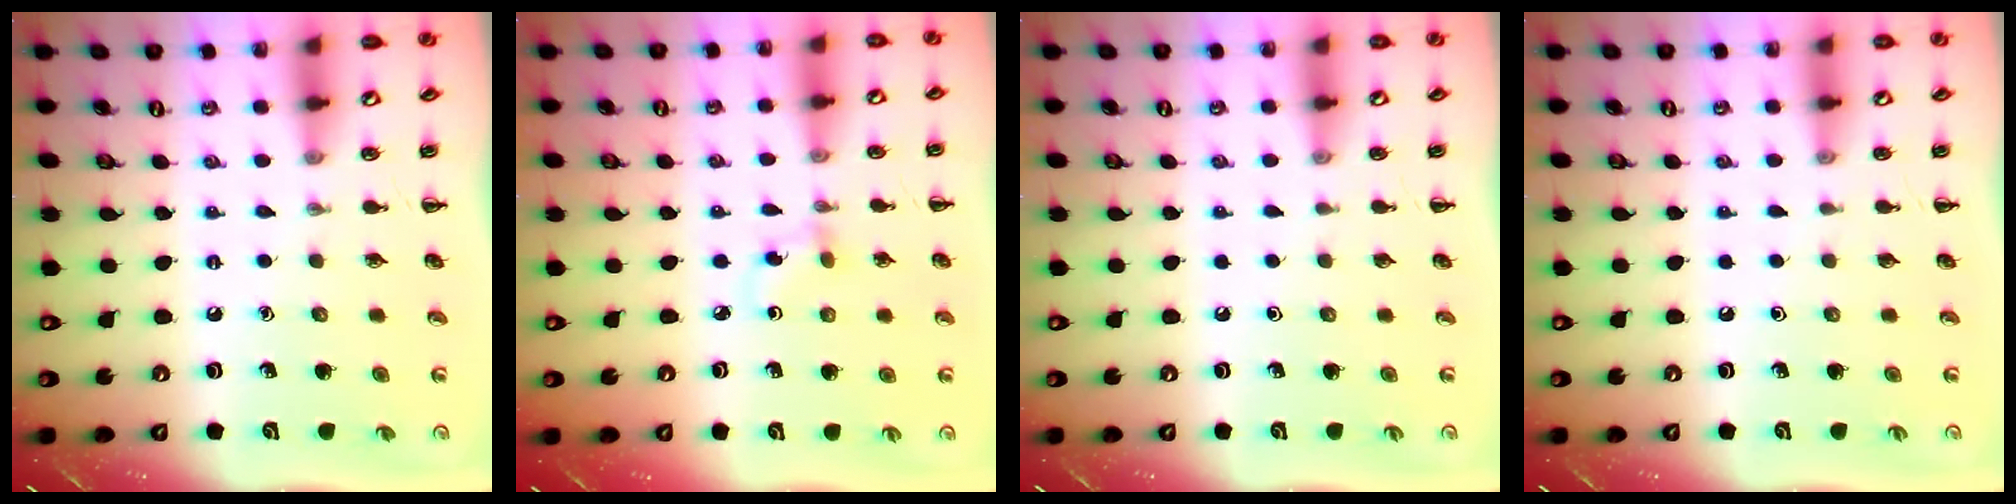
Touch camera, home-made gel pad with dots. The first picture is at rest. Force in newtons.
{"total": 3.0, "press": 2.7, "slide": 1.2}
{"total": 0.0}
{"total": 0.0}